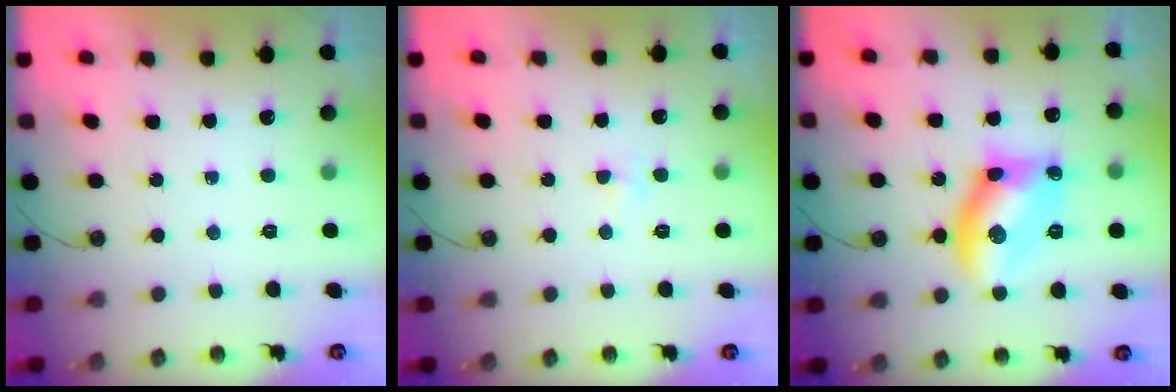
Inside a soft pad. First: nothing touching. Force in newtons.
{"total": 2.1, "press": 2.0, "slide": 0.3}
{"total": 12.6, "press": 12.6, "slide": 0.4}